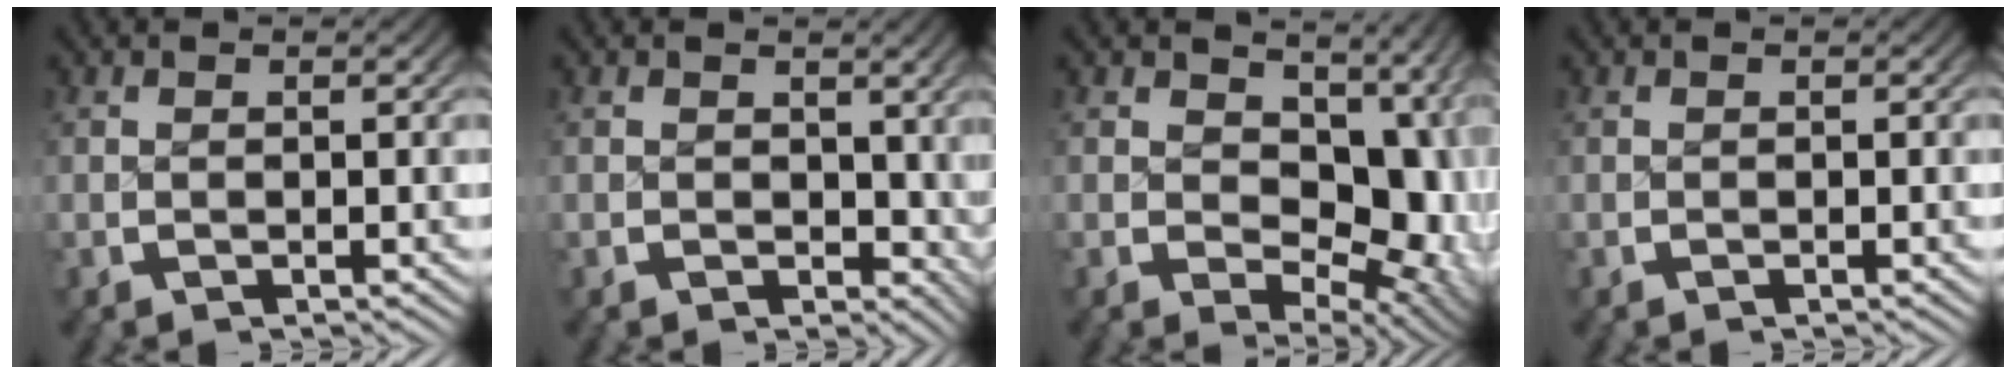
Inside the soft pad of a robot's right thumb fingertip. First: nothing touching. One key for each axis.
{"total": 2.0, "fx": 0.4, "fy": 1.6, "fz": 1.1, "tx": -0.004, "ty": -0.006, "tz": 0.008}
{"total": 10.5, "fx": -0.2, "fy": 6.7, "fz": 8.2, "tx": -0.130, "ty": -0.029, "tz": 0.011}
{"total": 0.0}